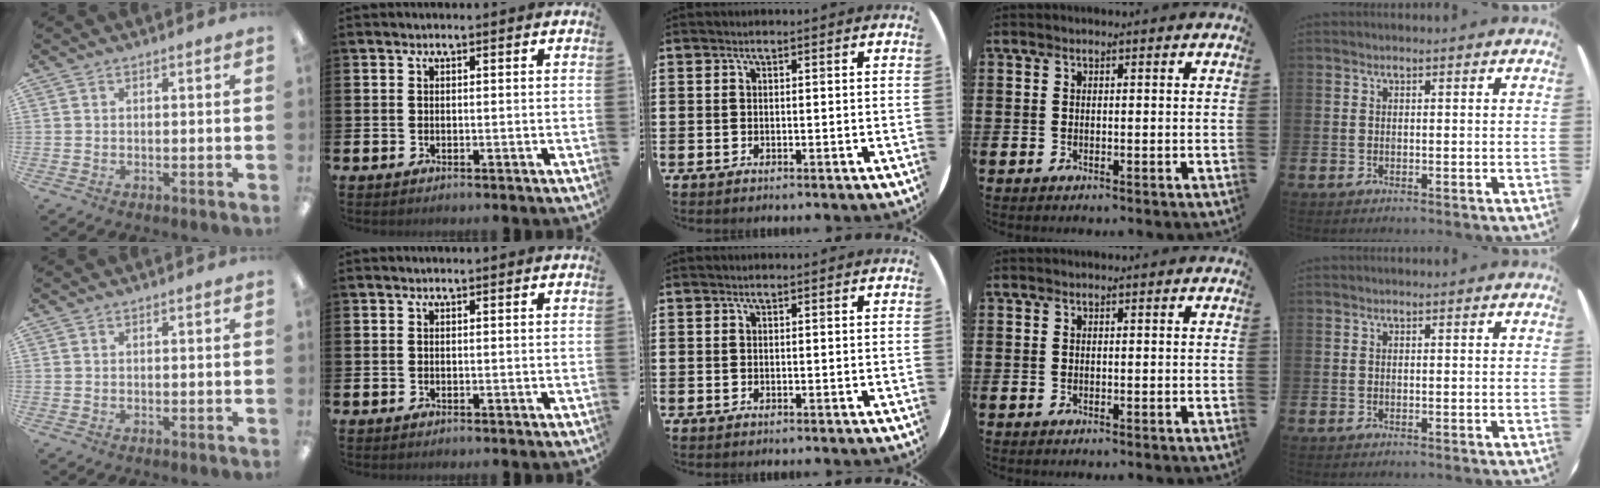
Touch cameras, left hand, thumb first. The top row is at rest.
{}